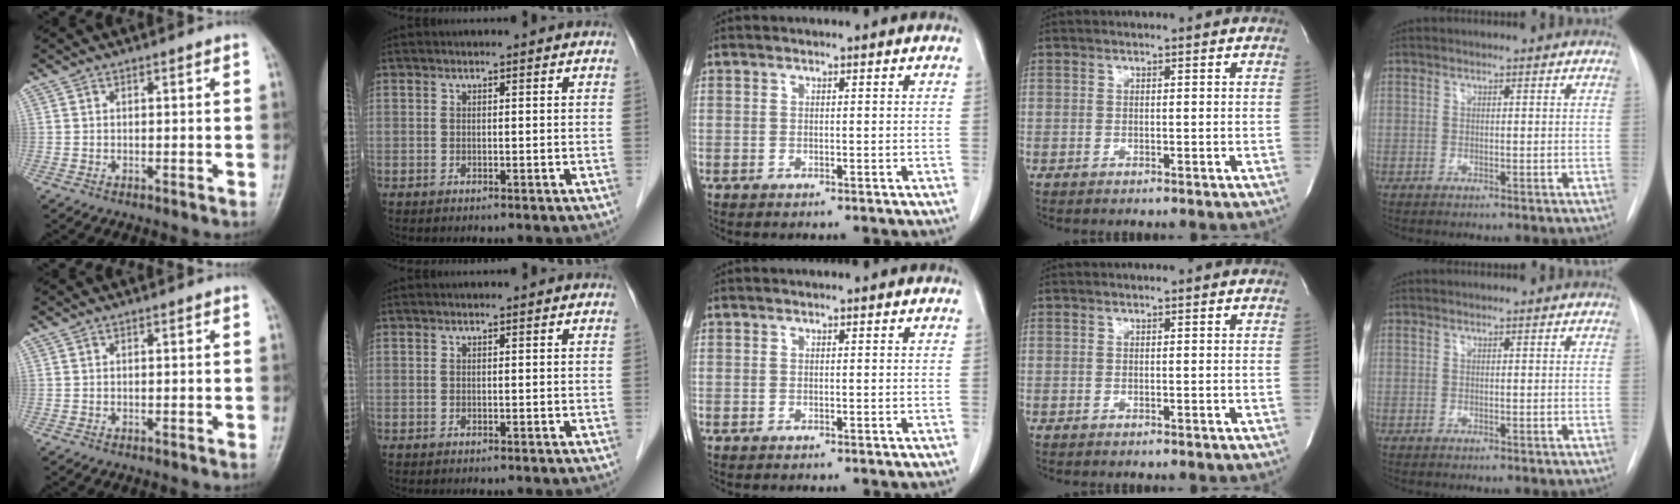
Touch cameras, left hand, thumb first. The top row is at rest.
{}